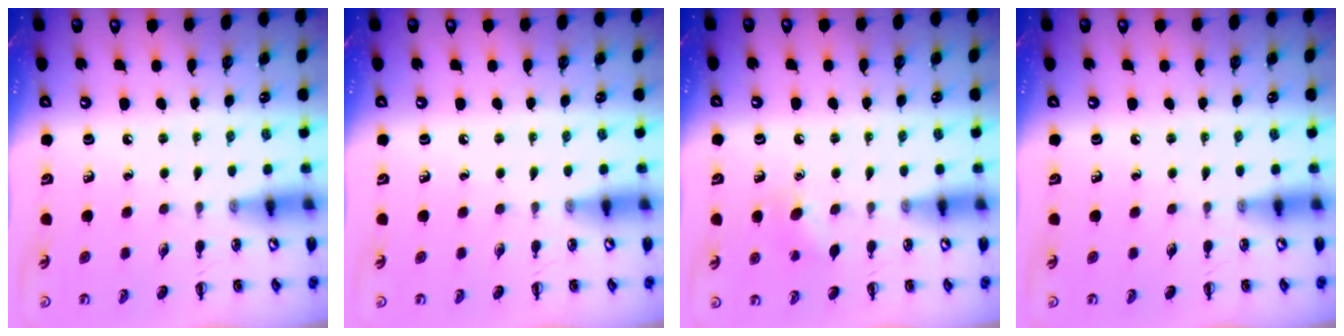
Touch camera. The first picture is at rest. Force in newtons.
{"total": 0.0}
{"total": 5.4, "press": 5.3, "slide": 1.0}
{"total": 0.0}